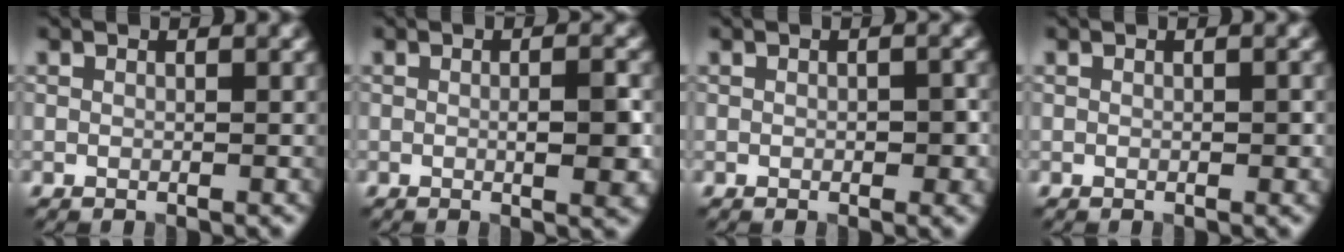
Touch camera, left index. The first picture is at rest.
{"total": 3.1, "force": [-0.3, 0.6, 3.0], "torque": [-0.047, -0.002, -0.002]}
{"total": 1.6, "force": [-0.2, 0.8, 1.4], "torque": [-0.015, 0.001, -0.003]}
{"total": 0.6, "force": [-0.1, 0.3, 0.5], "torque": [-0.009, 0.001, 0.000]}